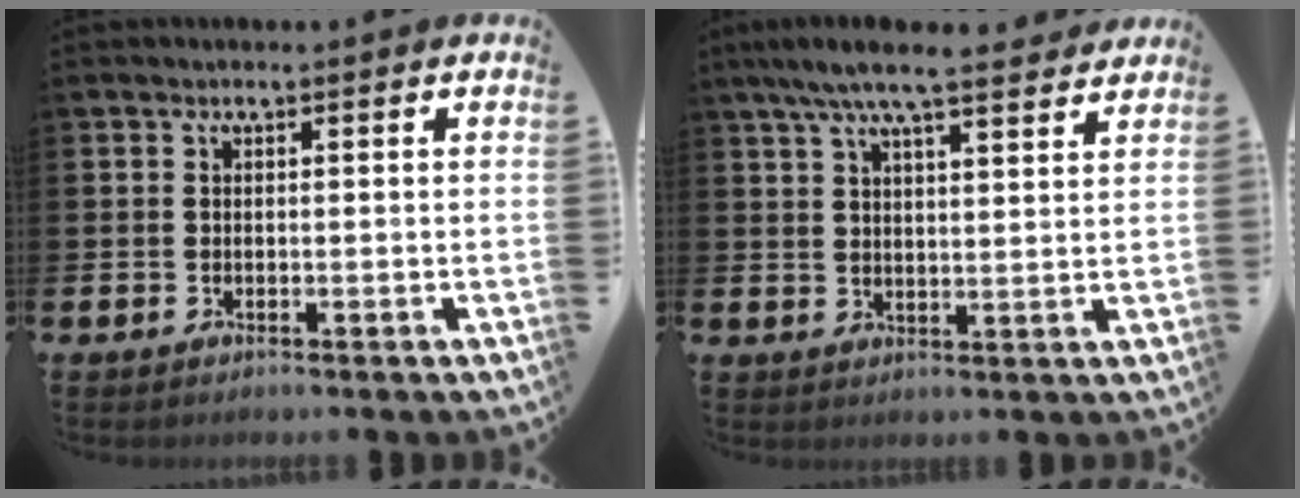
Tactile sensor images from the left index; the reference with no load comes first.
{"total": 7.6, "force": [6.8, 1.0, 3.3], "torque": [-0.066, -0.026, 0.120]}